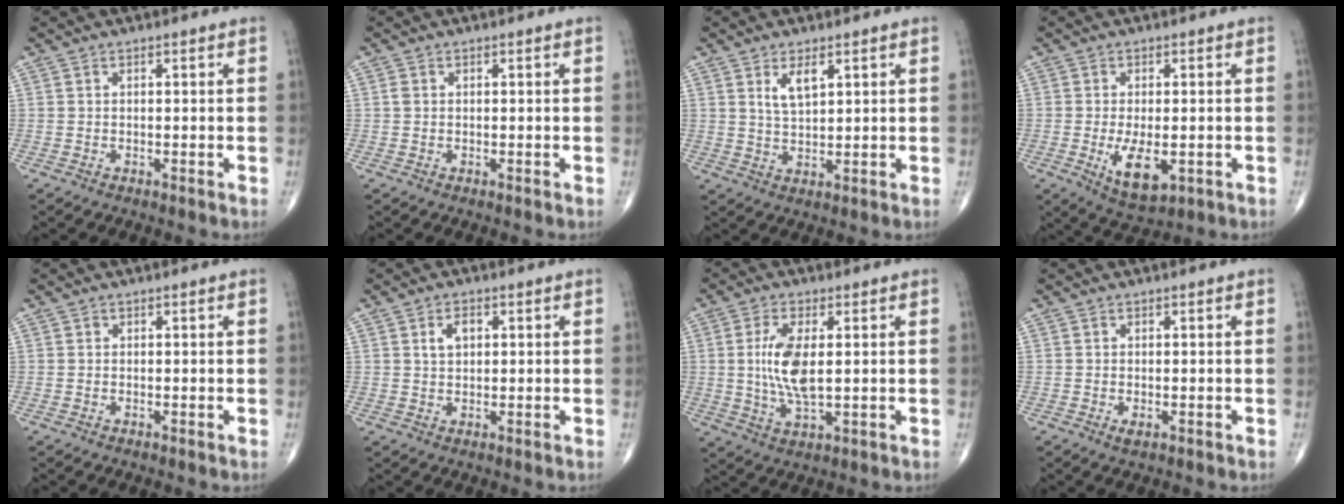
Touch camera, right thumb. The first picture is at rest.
{"total": 0.8, "force": [0.1, 0.6, 0.4], "torque": [-0.008, 0.001, 0.000]}
{"total": 4.2, "force": [2.1, 1.7, 3.2], "torque": [-0.053, -0.015, 0.042]}
{"total": 7.5, "force": [-1.8, 3.5, 6.4], "torque": [-0.105, -0.015, -0.021]}
{"total": 0.0}
{"total": 3.2, "force": [1.0, 2.0, 2.3], "torque": [-0.033, 0.002, 0.018]}
{"total": 9.0, "force": [0.9, 3.6, 8.2], "torque": [-0.170, -0.012, 0.020]}
{"total": 1.1, "force": [-0.4, 0.5, 1.0], "torque": [-0.015, -0.003, -0.006]}